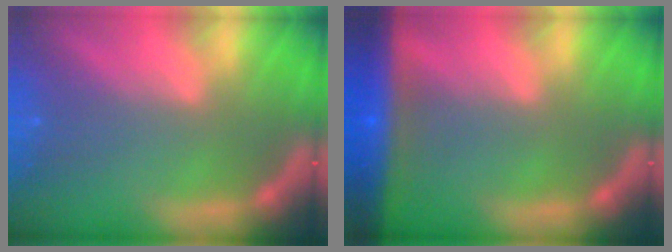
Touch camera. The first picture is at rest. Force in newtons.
{"total": 10.0}